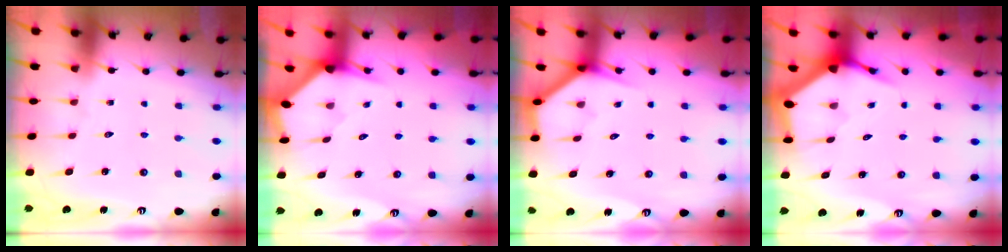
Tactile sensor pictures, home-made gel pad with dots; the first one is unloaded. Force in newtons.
{"total": 2.9, "press": 2.9, "slide": 0.2}
{"total": 3.8, "press": 3.8, "slide": 0.3}
{"total": 4.1, "press": 4.1, "slide": 0.6}